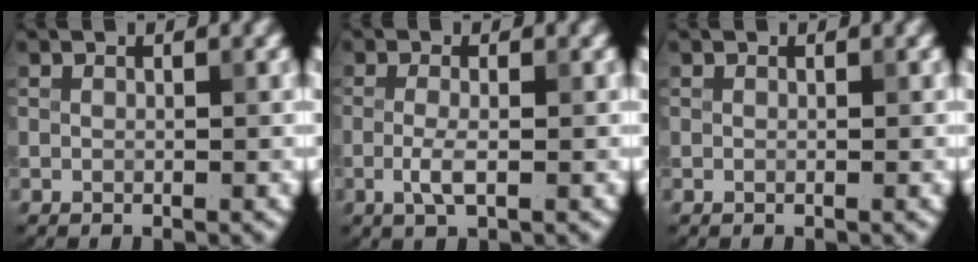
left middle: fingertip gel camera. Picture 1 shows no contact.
{"total": 2.1, "force": [-0.5, 0.6, 2.0], "torque": [-0.043, -0.002, -0.016]}
{"total": 0.0}